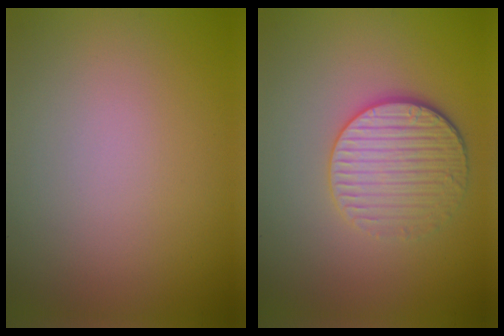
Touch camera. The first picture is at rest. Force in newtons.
{"total": 4.0, "press": 3.4, "slide": 2.0}